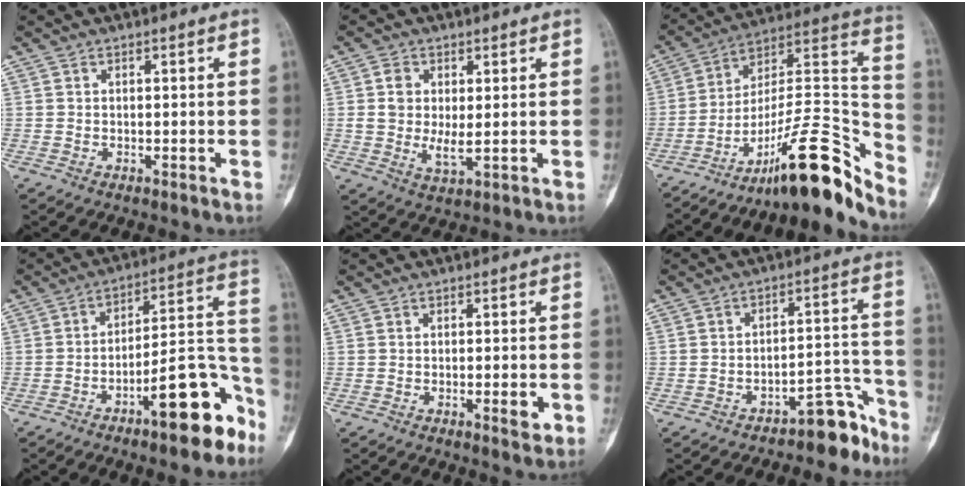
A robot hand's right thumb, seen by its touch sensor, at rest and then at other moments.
{"total": 5.8, "force": [0.8, 3.3, 4.8], "torque": [-0.079, -0.011, 0.016]}
{"total": 23.0, "force": [-16.2, 5.2, 15.5], "torque": [-0.193, 0.136, -0.258]}
{"total": 16.0, "force": [-9.2, 4.6, 12.3], "torque": [-0.153, 0.089, -0.141]}
{"total": 2.9, "force": [-0.9, 0.9, 2.6], "torque": [-0.033, -0.002, -0.011]}
{"total": 7.5, "force": [-6.4, 2.7, 2.8], "torque": [0.000, 0.104, -0.098]}